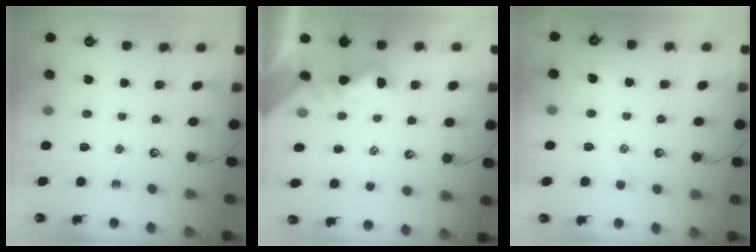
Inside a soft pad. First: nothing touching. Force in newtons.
{"total": 1.5, "press": 1.4, "slide": 0.5}
{"total": 0.8, "press": 0.5, "slide": 0.7}